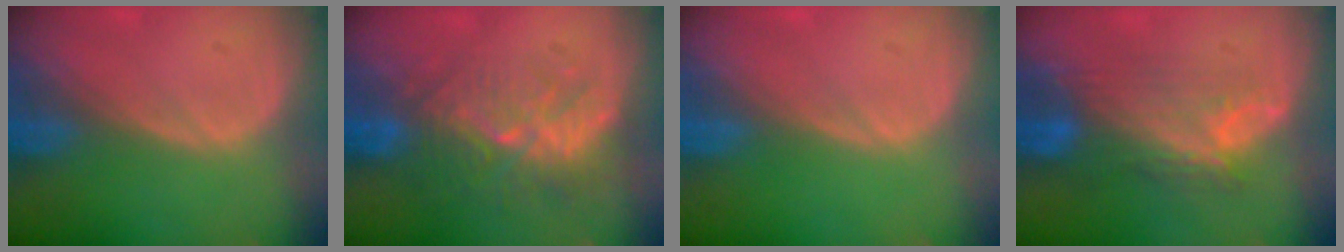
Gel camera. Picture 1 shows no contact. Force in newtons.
{"total": 9.3, "press": 8.6, "slide": 3.4}
{"total": 0.0}
{"total": 8.3, "press": 7.7, "slide": 3.3}